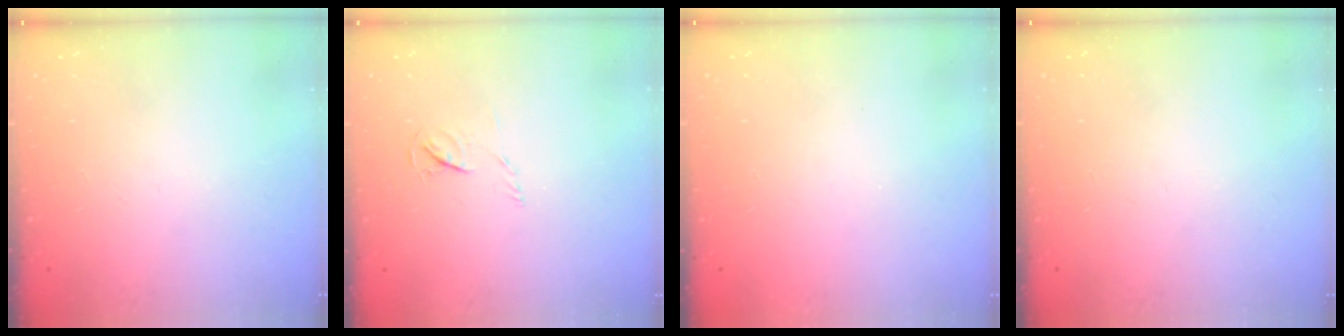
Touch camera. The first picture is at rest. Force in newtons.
{"total": 3.9, "press": 3.8, "slide": 0.4}
{"total": 1.5, "press": 1.5, "slide": 0.1}
{"total": 0.0}